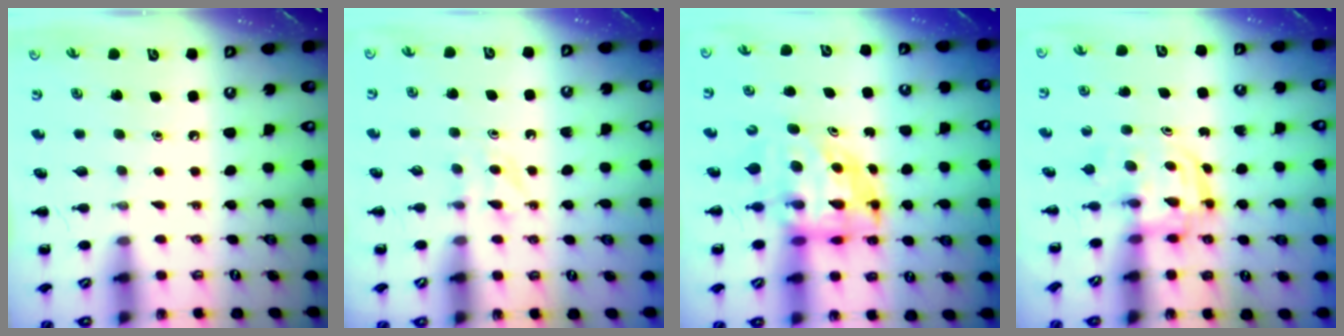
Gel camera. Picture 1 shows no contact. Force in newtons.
{"total": 3.8, "press": 3.6, "slide": 1.3}
{"total": 6.4, "press": 6.1, "slide": 1.8}
{"total": 3.0, "press": 3.0, "slide": 0.4}